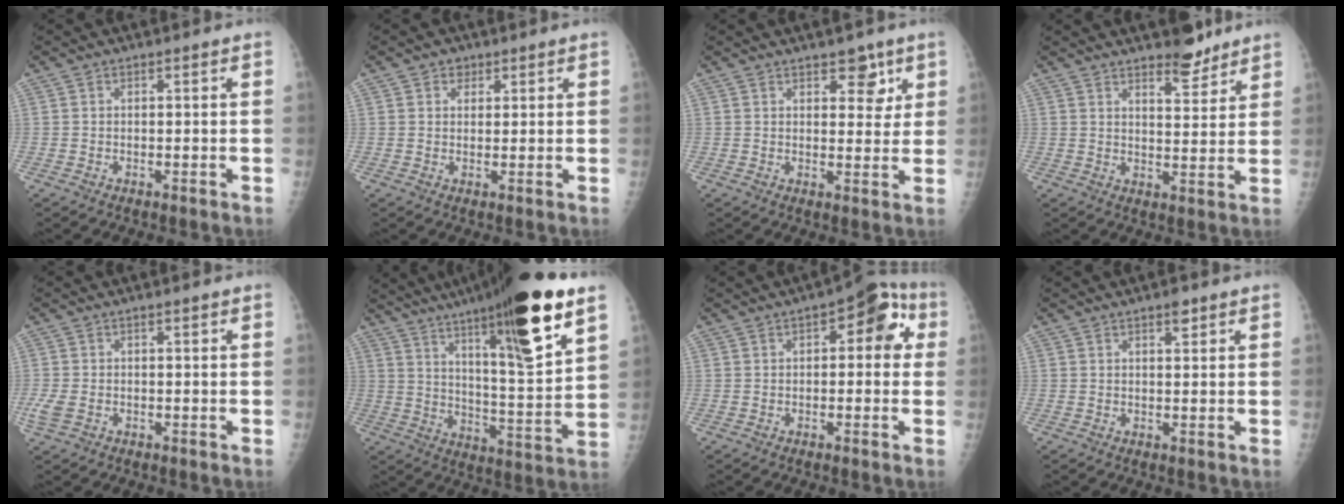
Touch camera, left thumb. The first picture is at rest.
{"total": 2.5, "force": [1.3, 2.0, 0.5], "torque": [0.011, -0.005, 0.013]}
{"total": 5.3, "force": [3.2, 2.9, 3.1], "torque": [-0.007, -0.016, 0.041]}
{"total": 6.0, "force": [5.0, 2.0, 2.8], "torque": [-0.021, -0.040, 0.076]}
{"total": 3.4, "force": [-0.5, 2.2, 2.5], "torque": [-0.070, 0.003, -0.007]}
{"total": 23.8, "force": [14.0, 3.7, 18.9], "torque": [-0.284, -0.057, 0.222]}
{"total": 8.7, "force": [1.8, 4.4, 7.2], "torque": [-0.046, 0.024, 0.008]}
{"total": 1.9, "force": [1.3, 0.7, 1.2], "torque": [-0.012, -0.007, 0.018]}